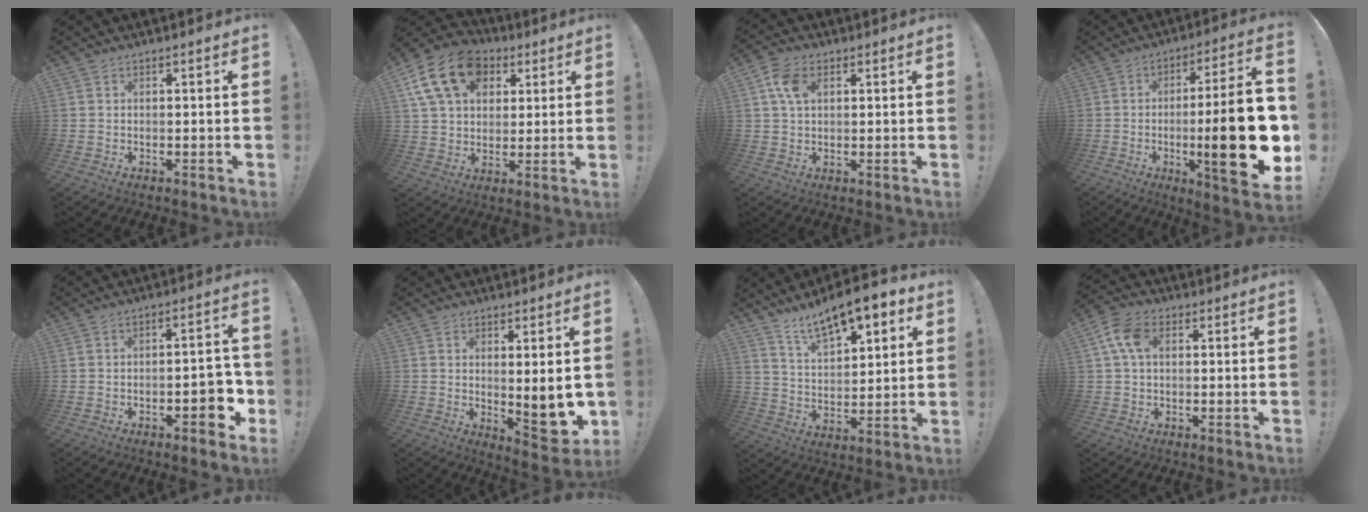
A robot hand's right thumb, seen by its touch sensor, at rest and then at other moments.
{"total": 18.4, "force": [7.3, 13.3, 10.4], "torque": [-0.167, -0.024, 0.137]}
{"total": 7.1, "force": [2.4, 4.4, 5.0], "torque": [-0.091, 0.000, 0.046]}
{"total": 25.1, "force": [-4.2, 5.1, 24.2], "torque": [-0.366, 0.010, -0.060]}
{"total": 8.2, "force": [-3.3, 3.4, 6.7], "torque": [-0.067, 0.013, -0.054]}
{"total": 9.4, "force": [0.7, 2.4, 9.1], "torque": [-0.109, -0.026, 0.015]}
{"total": 13.5, "force": [9.9, 5.3, 7.5], "torque": [-0.125, -0.069, 0.175]}
{"total": 8.9, "force": [2.0, 5.9, 6.4], "torque": [-0.128, 0.013, 0.040]}